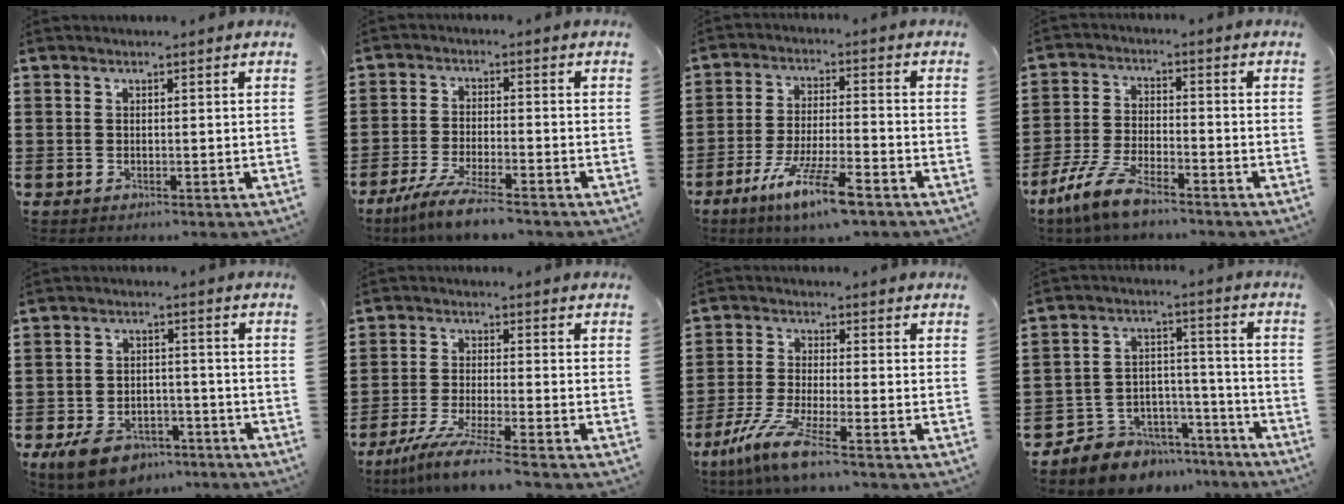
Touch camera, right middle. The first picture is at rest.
{"total": 5.7, "force": [-4.9, 0.0, 3.0], "torque": [-0.071, -0.019, -0.093]}
{"total": 9.3, "force": [-6.1, 1.0, 6.9], "torque": [-0.141, -0.010, -0.115]}
{"total": 7.4, "force": [-5.7, 1.5, 4.5], "torque": [-0.112, -0.009, -0.113]}
{"total": 6.1, "force": [-4.9, 2.7, 2.5], "torque": [-0.061, 0.007, -0.094]}
{"total": 6.2, "force": [-5.2, -0.6, 3.4], "torque": [-0.075, -0.023, -0.100]}
{"total": 7.2, "force": [-4.8, 0.3, 5.3], "torque": [-0.127, -0.022, -0.097]}
{"total": 6.0, "force": [-5.2, 3.1, -0.3], "torque": [0.002, 0.022, -0.101]}